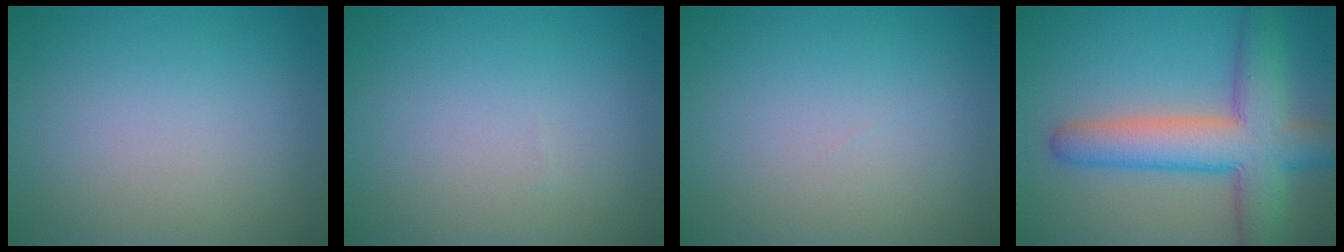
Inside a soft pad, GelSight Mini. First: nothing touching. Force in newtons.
{"total": 0.0}
{"total": 0.0}
{"total": 8.6, "press": 8.6, "slide": 0.3}